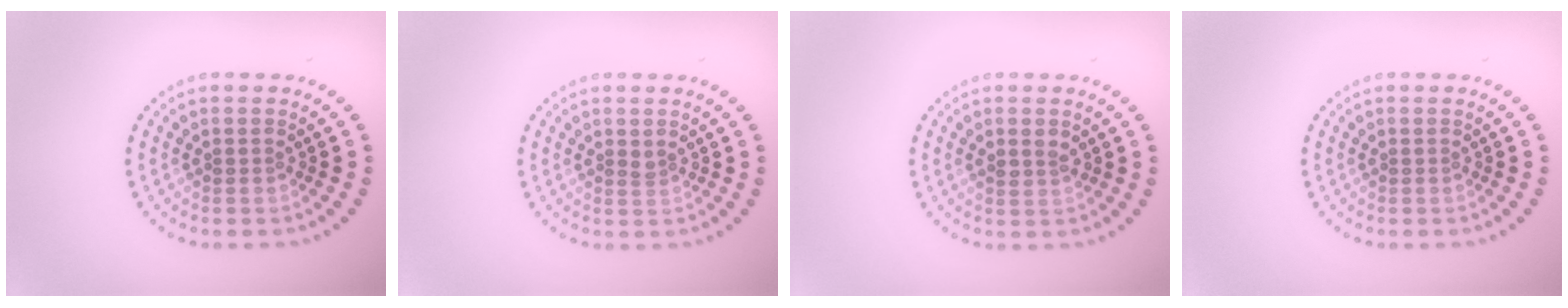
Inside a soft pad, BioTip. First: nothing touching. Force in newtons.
{"total": 0.7, "press": 0.6, "slide": 0.4}
{"total": 1.3, "press": 1.3, "slide": 0.4}
{"total": 0.0}